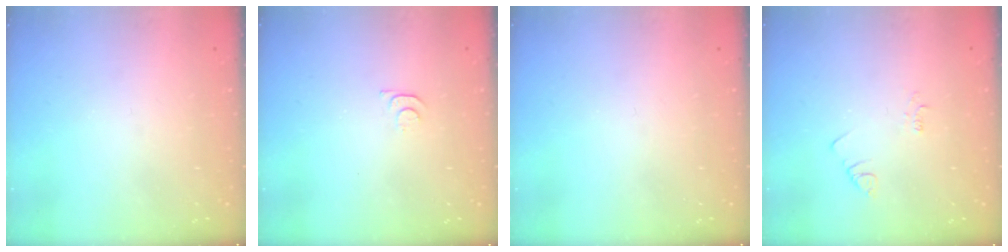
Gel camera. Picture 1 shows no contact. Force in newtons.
{"total": 4.3, "press": 4.2, "slide": 0.5}
{"total": 0.0}
{"total": 2.1, "press": 2.1, "slide": 0.4}